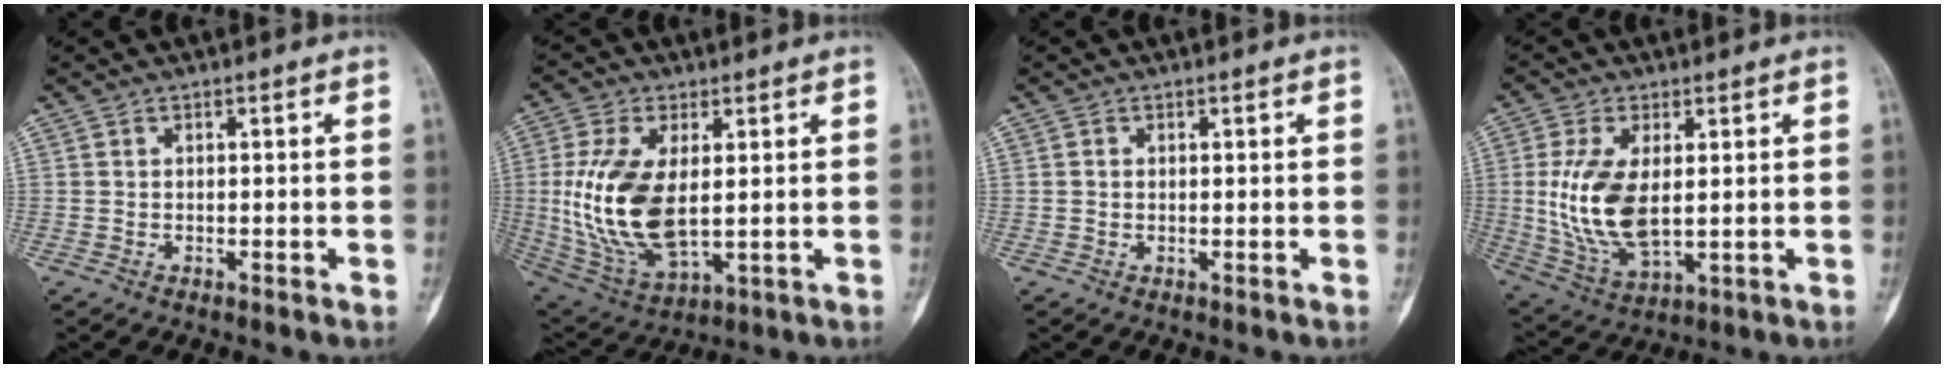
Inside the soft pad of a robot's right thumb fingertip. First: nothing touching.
{"total": 16.1, "force": [1.3, 8.4, 13.7], "torque": [-0.284, -0.010, 0.039]}
{"total": 0.5, "force": [0.1, 0.4, 0.3], "torque": [0.001, 0.002, -0.001]}
{"total": 13.0, "force": [1.2, 6.9, 11.0], "torque": [-0.223, -0.008, 0.035]}